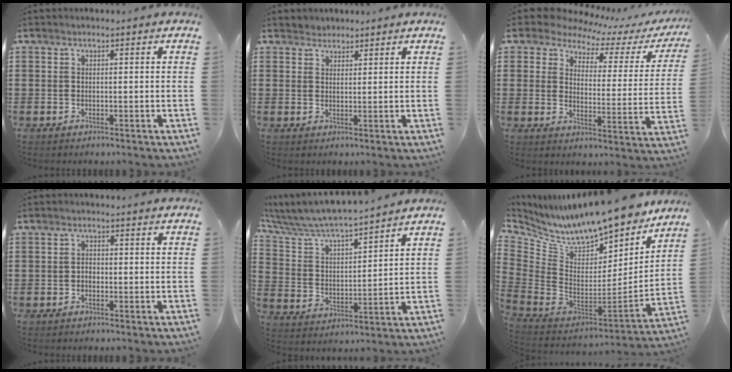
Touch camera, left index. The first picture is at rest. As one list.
[{"total": 1.6, "force": [1.4, 0.7, -0.4], "torque": [0.003, 0.005, 0.028]}, {"total": 5.4, "force": [4.8, 2.1, 1.2], "torque": [-0.049, -0.030, 0.081]}, {"total": 1.2, "force": [-0.5, 0.8, 0.8], "torque": [-0.016, 0.003, -0.010]}, {"total": 6.3, "force": [6.0, 0.5, 1.9], "torque": [-0.066, -0.039, 0.100]}, {"total": 10.2, "force": [9.4, 1.8, 3.5], "torque": [-0.111, -0.084, 0.162]}]